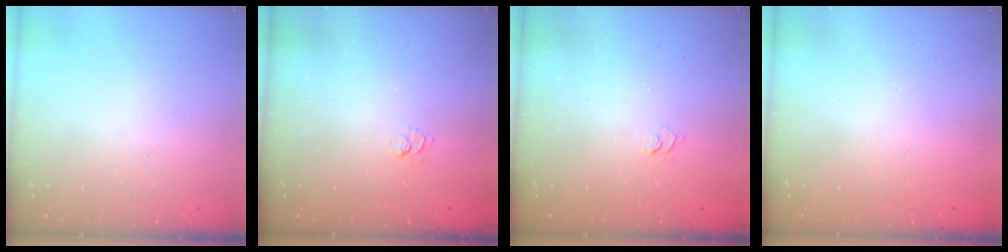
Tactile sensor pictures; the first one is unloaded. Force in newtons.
{"total": 2.5, "press": 2.0, "slide": 1.4}
{"total": 1.9, "press": 1.5, "slide": 1.3}
{"total": 2.5, "press": 2.4, "slide": 0.7}